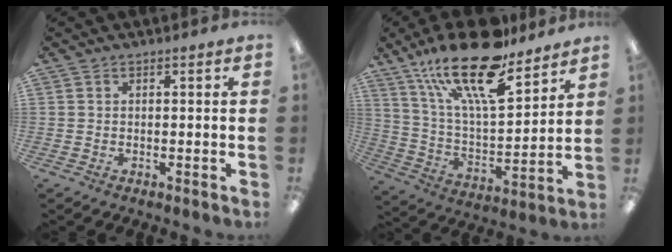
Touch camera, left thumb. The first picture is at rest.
{"total": 23.8, "force": [16.7, 7.6, 15.1], "torque": [-0.259, -0.099, 0.284]}